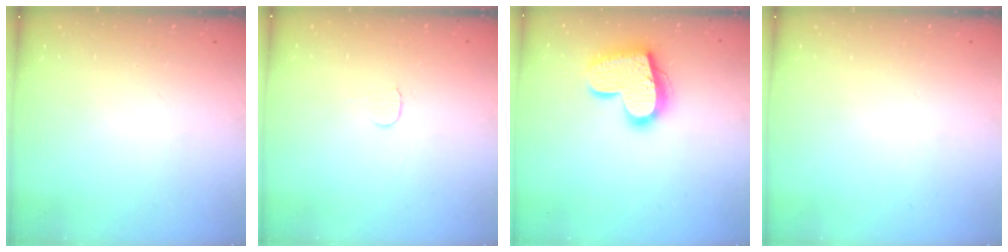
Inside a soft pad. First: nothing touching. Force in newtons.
{"total": 3.8, "press": 3.8, "slide": 0.3}
{"total": 18.0, "press": 17.9, "slide": 1.4}
{"total": 0.0}